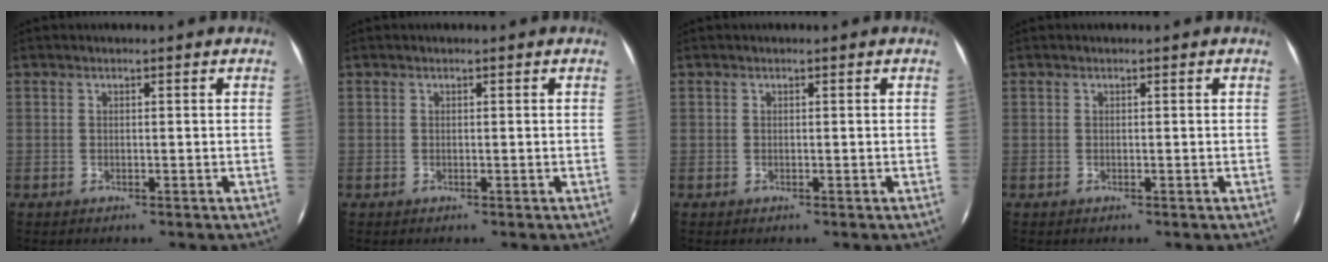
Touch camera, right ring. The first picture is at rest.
{"total": 0.0}
{"total": 0.0}
{"total": 0.0}